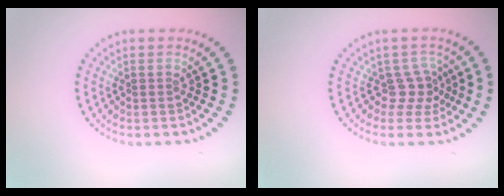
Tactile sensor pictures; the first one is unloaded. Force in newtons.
{"total": 2.1, "press": 1.5, "slide": 1.5}